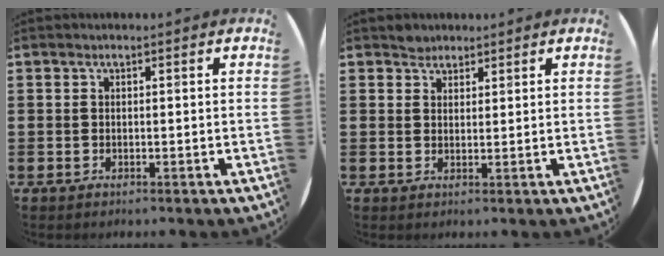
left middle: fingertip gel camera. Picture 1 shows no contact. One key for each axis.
{"total": 1.9, "fx": 1.8, "fy": 0.7, "fz": -0.2, "tx": 0.009, "ty": -0.001, "tz": 0.034}